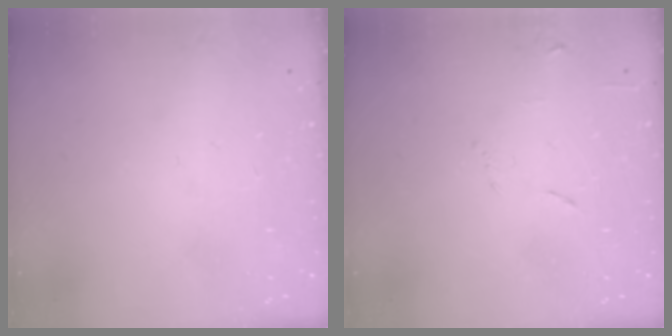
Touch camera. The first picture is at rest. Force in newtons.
{"total": 6.4, "press": 6.3, "slide": 0.7}